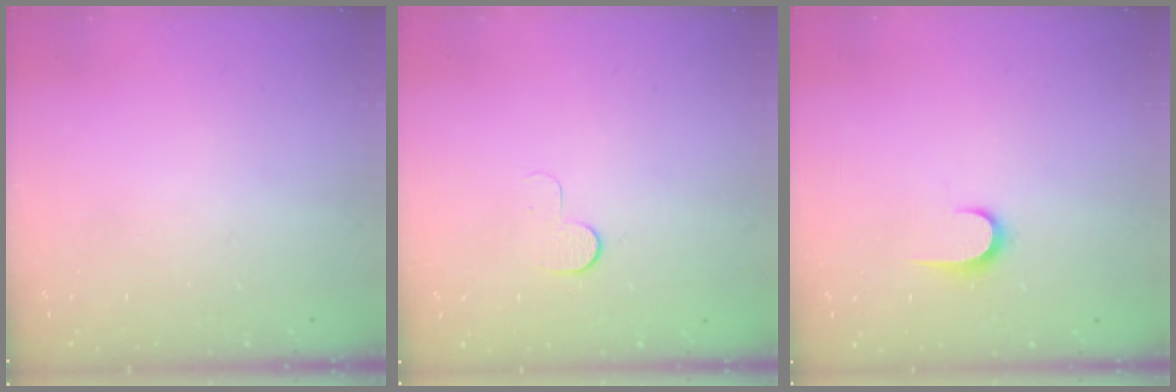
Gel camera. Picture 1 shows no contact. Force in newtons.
{"total": 5.3, "press": 5.3, "slide": 0.5}
{"total": 6.1, "press": 6.1, "slide": 0.6}